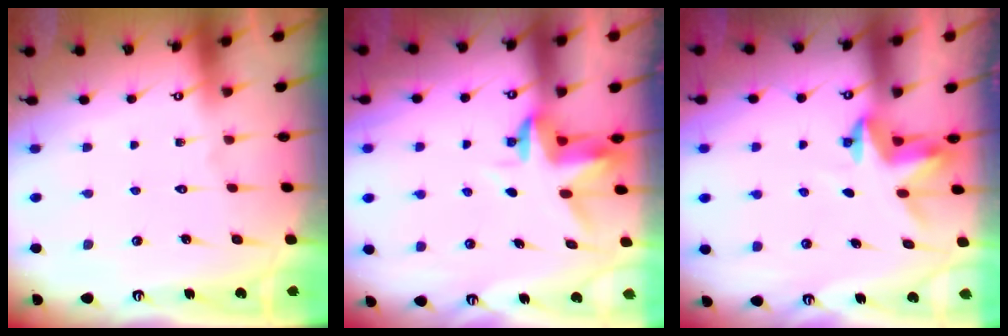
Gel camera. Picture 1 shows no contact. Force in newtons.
{"total": 3.4, "press": 3.3, "slide": 0.4}
{"total": 3.4, "press": 3.4, "slide": 0.2}